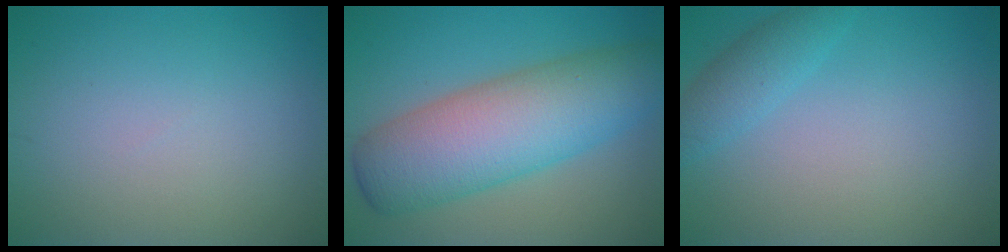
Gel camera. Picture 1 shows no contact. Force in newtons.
{"total": 9.8, "press": 9.8, "slide": 0.3}
{"total": 2.4, "press": 2.4, "slide": 0.1}